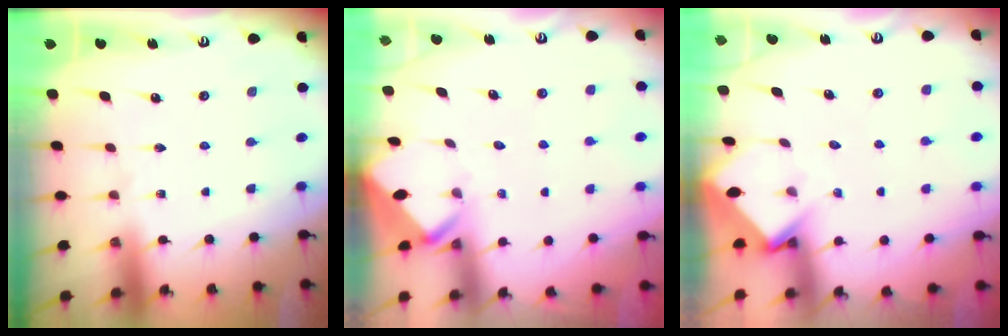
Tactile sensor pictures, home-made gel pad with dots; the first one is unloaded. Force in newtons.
{"total": 3.6, "press": 3.6, "slide": 0.3}
{"total": 3.4, "press": 3.4, "slide": 0.3}